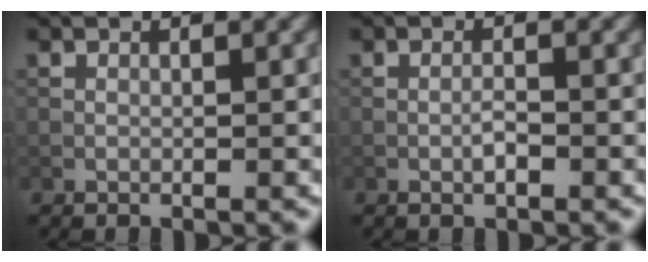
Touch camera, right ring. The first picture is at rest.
{"total": 1.1, "force": [-0.6, 0.3, 0.9], "torque": [-0.017, 0.002, -0.012]}